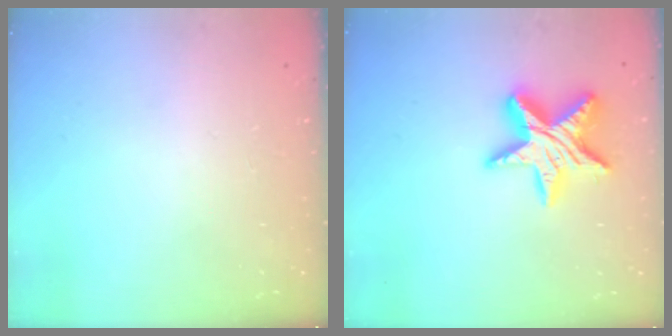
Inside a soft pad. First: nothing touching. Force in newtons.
{"total": 15.2, "press": 15.2, "slide": 1.4}